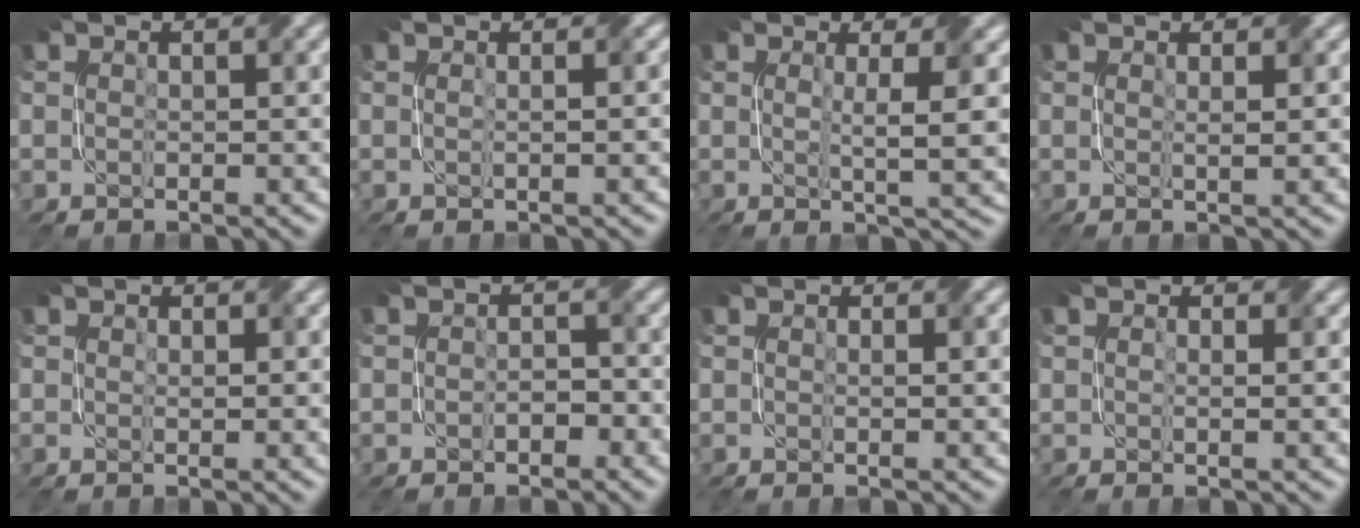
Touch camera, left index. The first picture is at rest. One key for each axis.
{"total": 1.4, "fx": 0.2, "fy": 0.4, "fz": 1.3, "tx": -0.018, "ty": 0.001, "tz": -0.009}
{"total": 4.5, "fx": 0.6, "fy": 0.7, "fz": 4.4, "tx": -0.068, "ty": -0.005, "tz": 0.009}
{"total": 1.6, "fx": 0.4, "fy": 0.2, "fz": 1.5, "tx": -0.021, "ty": 0.002, "tz": -0.001}
{"total": 1.3, "fx": 0.7, "fy": 0.5, "fz": 1.0, "tx": -0.014, "ty": -0.004, "tz": 0.013}
{"total": 1.5, "fx": -0.6, "fy": 0.9, "fz": 1.2, "tx": -0.019, "ty": 0.000, "tz": -0.011}
{"total": 1.7, "fx": 0.5, "fy": 0.3, "fz": 1.6, "tx": -0.021, "ty": 0.001, "tz": 0.009}
{"total": 1.5, "fx": 0.4, "fy": 0.3, "fz": 1.4, "tx": -0.023, "ty": -0.002, "tz": 0.008}